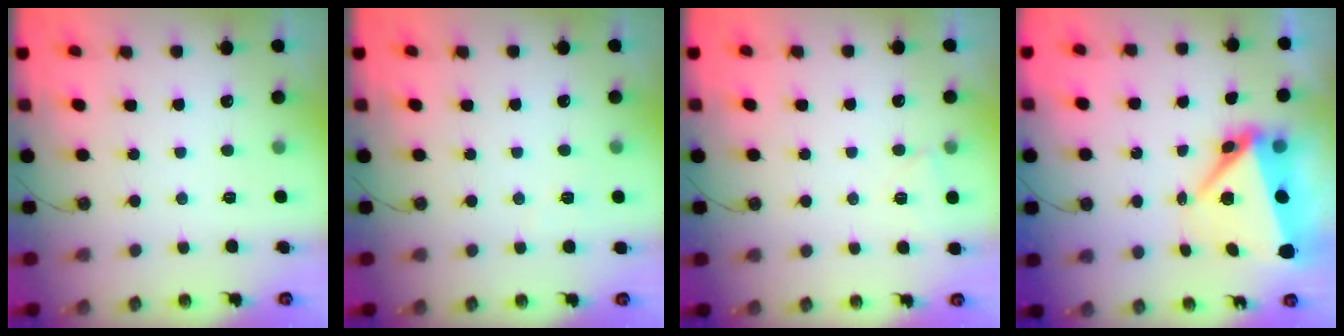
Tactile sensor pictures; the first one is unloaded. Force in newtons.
{"total": 2.3, "press": 2.2, "slide": 0.5}
{"total": 3.8, "press": 3.4, "slide": 1.6}
{"total": 9.0, "press": 8.9, "slide": 1.6}